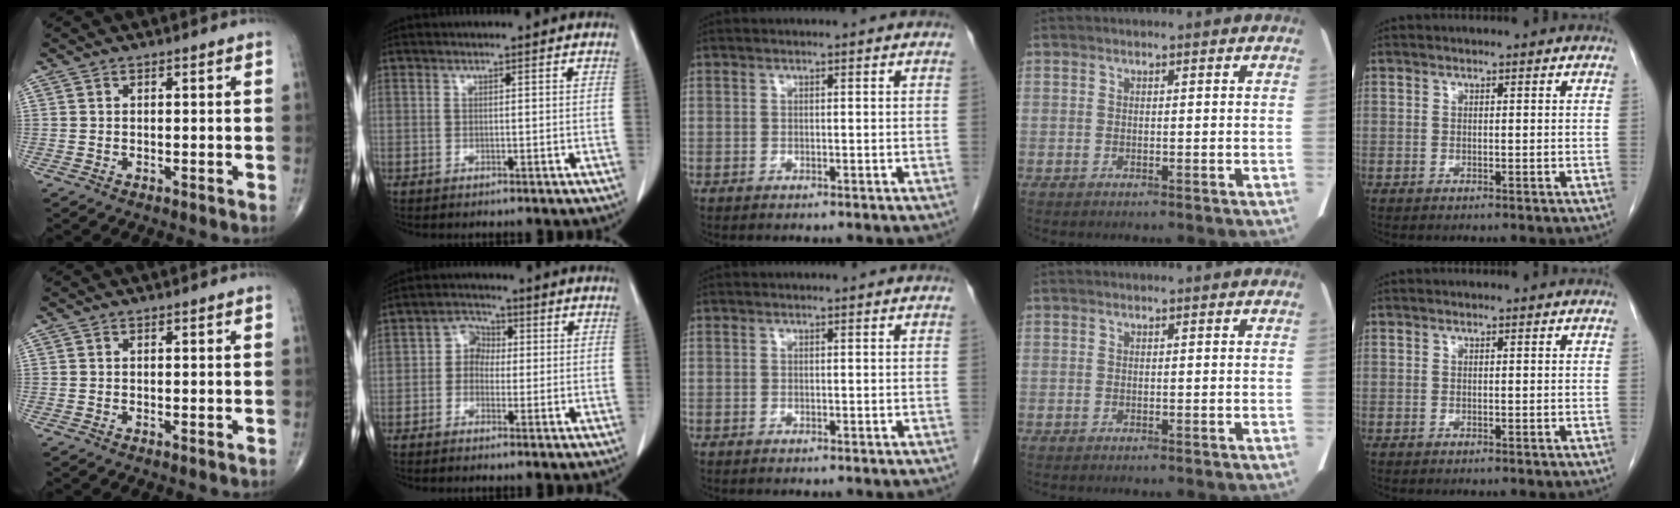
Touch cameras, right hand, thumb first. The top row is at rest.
{"index": {"total": 3.8, "force": [-0.1, 3.1, 2.1], "torque": [-0.031, 0.017, -0.009]}}